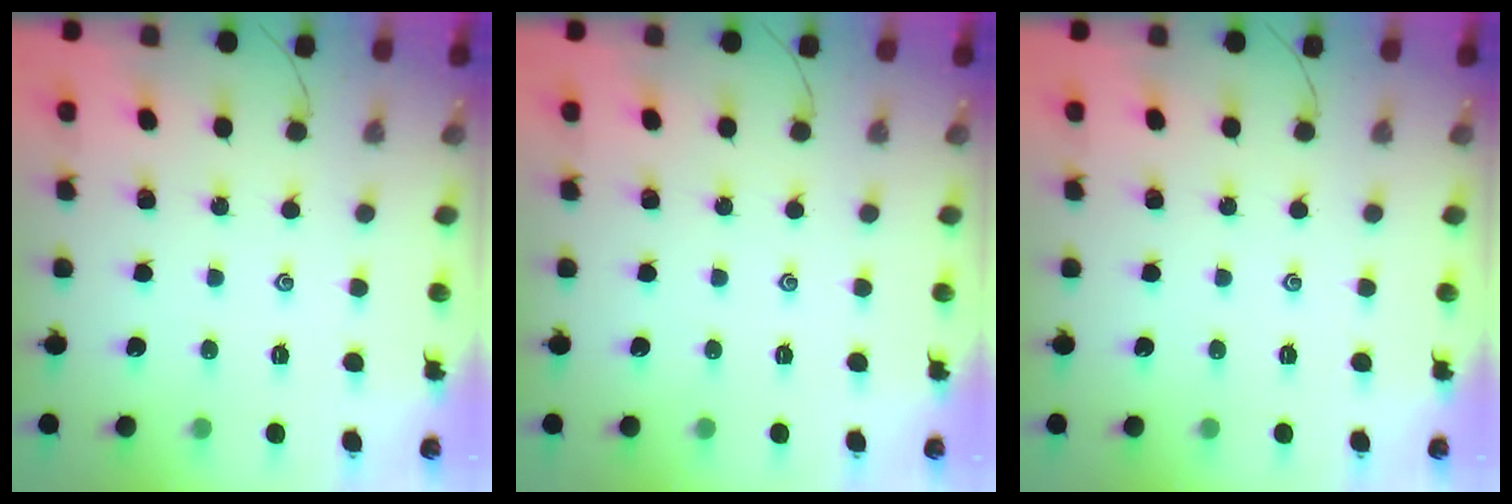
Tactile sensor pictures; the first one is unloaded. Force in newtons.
{"total": 0.0}
{"total": 0.0}